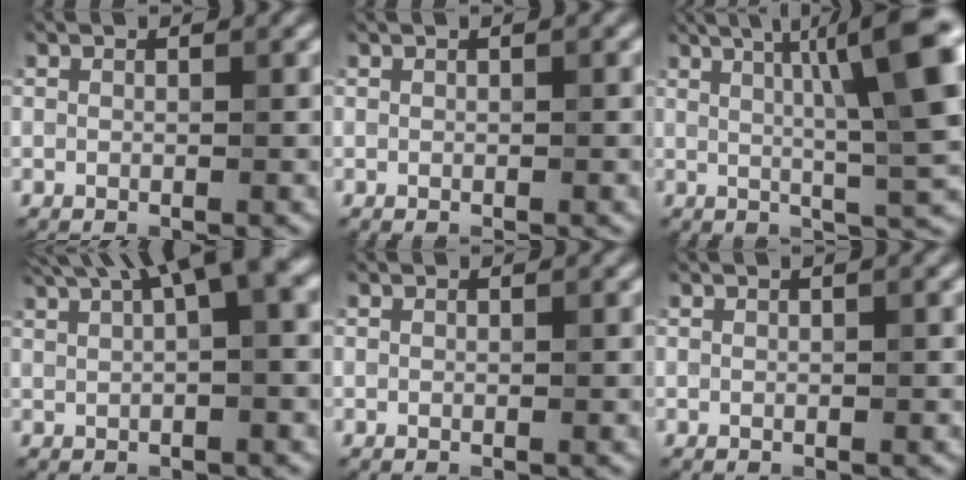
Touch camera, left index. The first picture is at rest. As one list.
[{"total": 0.6, "force": [0.2, 0.1, 0.5], "torque": [-0.007, 0.006, 0.002]}, {"total": 11.7, "force": [3.3, 2.3, 11.0], "torque": [-0.129, 0.012, 0.047]}, {"total": 8.5, "force": [4.5, 2.3, 6.9], "torque": [-0.091, 0.033, 0.075]}, {"total": 0.0}, {"total": 1.0, "force": [0.4, 0.2, 0.9], "torque": [-0.013, 0.007, 0.002]}]